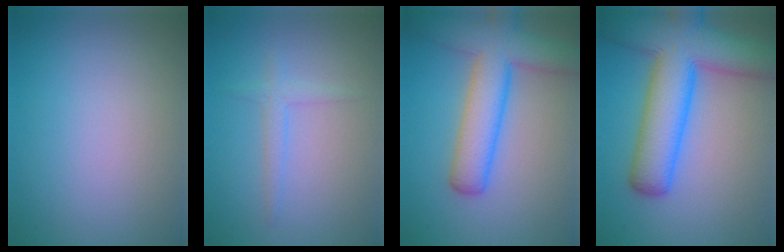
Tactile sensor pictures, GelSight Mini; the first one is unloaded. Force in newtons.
{"total": 1.5, "press": 1.5, "slide": 0.0}
{"total": 7.6, "press": 7.6, "slide": 0.4}
{"total": 11.0, "press": 11.0, "slide": 0.4}